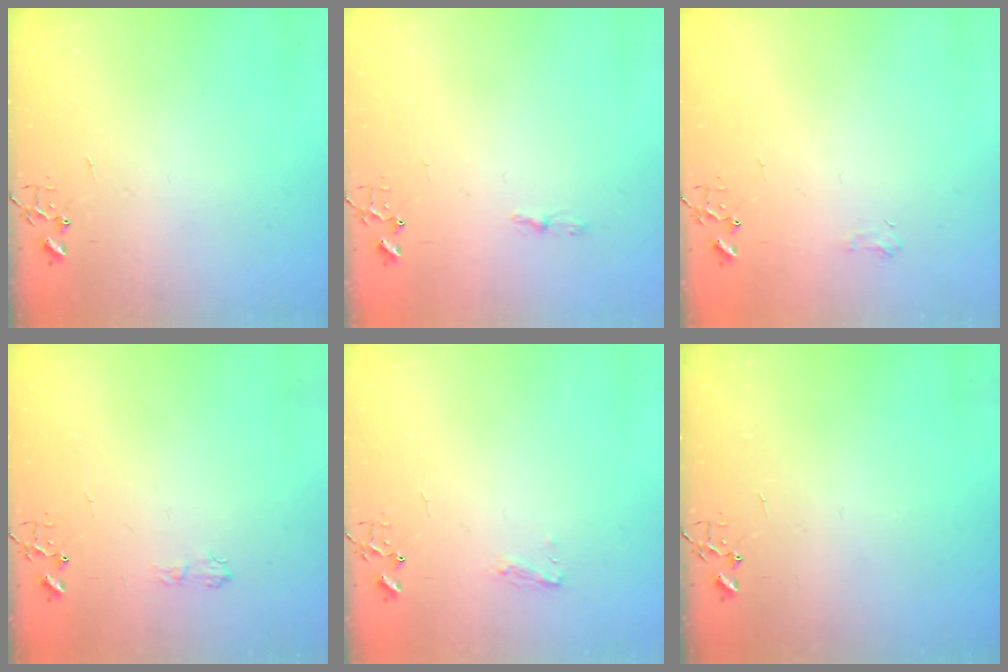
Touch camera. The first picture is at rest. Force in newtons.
{"total": 3.7, "press": 3.7, "slide": 0.5}
{"total": 4.8, "press": 4.7, "slide": 0.6}
{"total": 5.0, "press": 5.0, "slide": 0.6}
{"total": 5.7, "press": 5.7, "slide": 0.7}
{"total": 0.0}